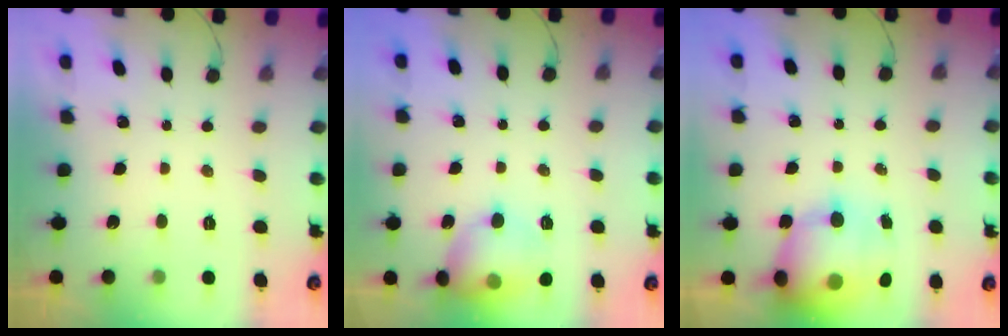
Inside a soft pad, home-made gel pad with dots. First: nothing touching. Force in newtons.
{"total": 12.6, "press": 12.3, "slide": 2.5}
{"total": 17.1, "press": 16.5, "slide": 4.2}